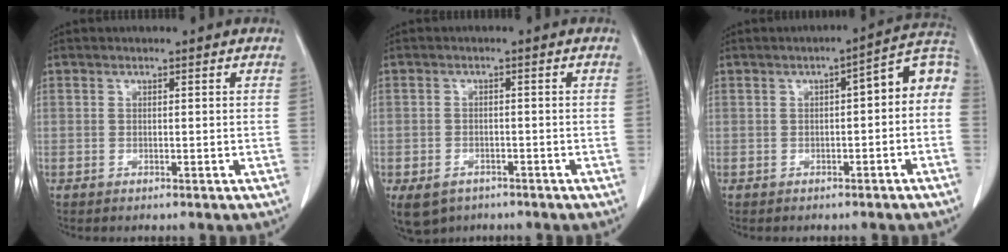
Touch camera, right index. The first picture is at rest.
{"total": 6.4, "force": [-4.1, 4.3, 2.2], "torque": [-0.040, 0.000, -0.055]}
{"total": 7.5, "force": [-0.4, 2.4, 7.1], "torque": [-0.092, 0.039, -0.007]}